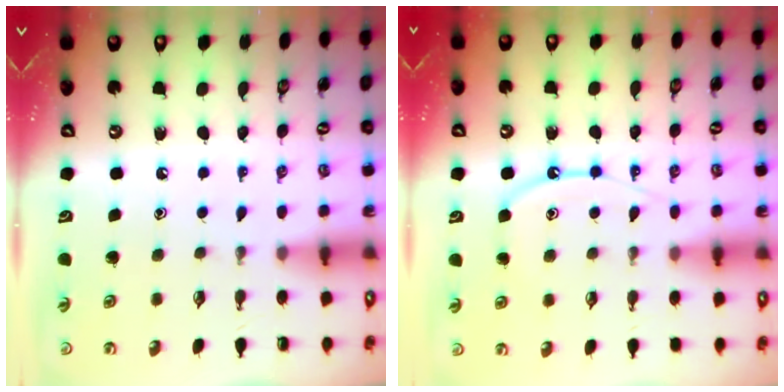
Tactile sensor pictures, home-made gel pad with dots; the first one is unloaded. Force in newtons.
{"total": 9.8, "press": 9.7, "slide": 0.9}